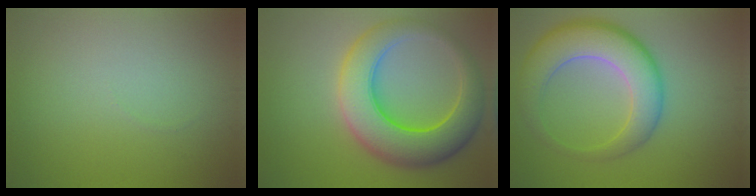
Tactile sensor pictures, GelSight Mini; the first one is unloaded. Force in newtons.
{"total": 9.2, "press": 9.2, "slide": 0.3}
{"total": 7.8, "press": 7.8, "slide": 0.3}